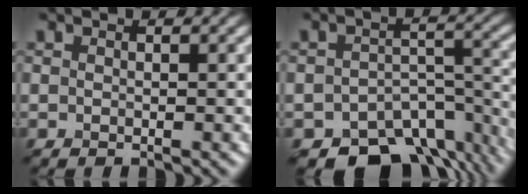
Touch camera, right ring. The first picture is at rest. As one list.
[{"total": 10.0, "force": [-7.5, 5.3, 3.8], "torque": [-0.048, -0.010, -0.100]}]